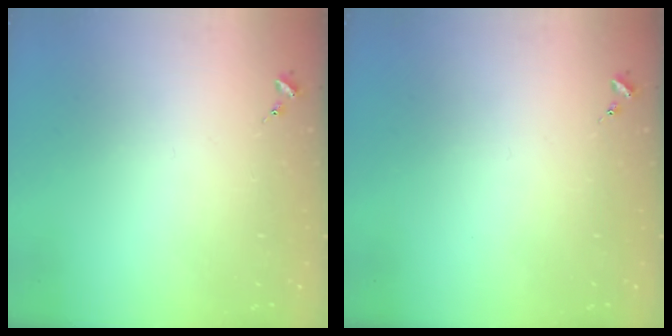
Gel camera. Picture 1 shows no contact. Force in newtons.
{"total": 0.0}